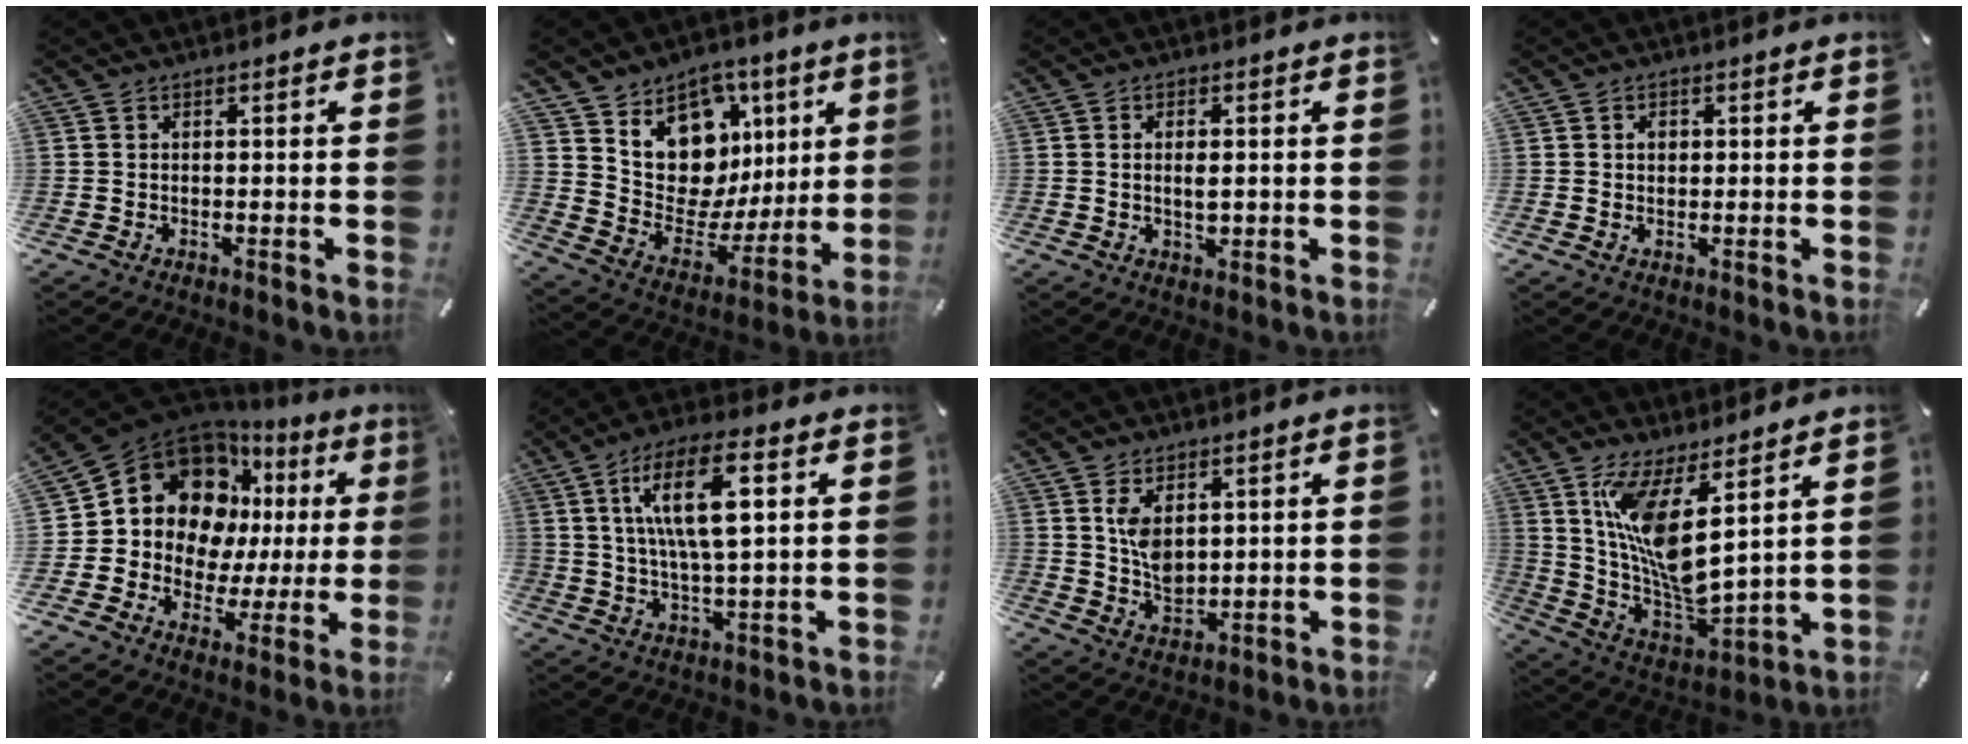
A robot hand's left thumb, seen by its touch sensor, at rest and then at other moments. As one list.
[{"total": 14.1, "force": [5.5, 11.8, 5.3], "torque": [-0.070, -0.060, 0.107]}, {"total": 3.2, "force": [0.2, 1.7, 2.7], "torque": [-0.046, 0.001, 0.001]}, {"total": 1.5, "force": [0.3, 1.2, 0.9], "torque": [-0.004, -0.001, 0.002]}, {"total": 16.0, "force": [6.8, 12.3, 7.5], "torque": [-0.121, -0.065, 0.129]}, {"total": 14.1, "force": [4.6, 4.9, 12.4], "torque": [-0.244, 0.000, 0.071]}, {"total": 6.6, "force": [2.4, 4.3, 4.4], "torque": [-0.091, -0.012, 0.041]}, {"total": 13.0, "force": [6.9, 4.1, 10.2], "torque": [-0.219, -0.071, 0.125]}]